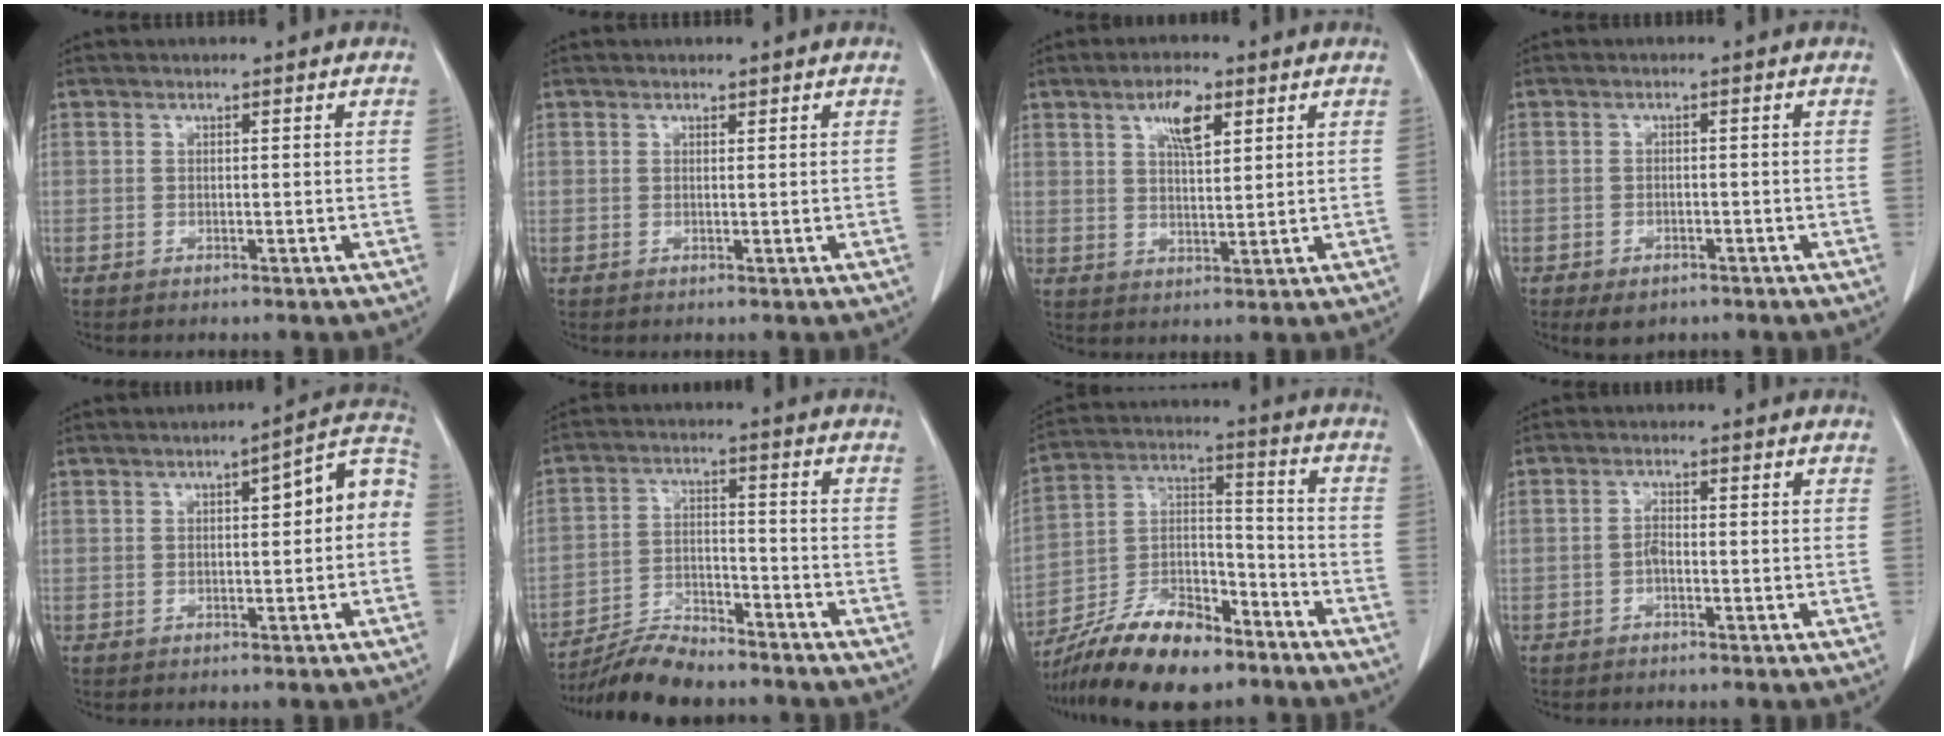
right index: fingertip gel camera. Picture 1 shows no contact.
{"total": 0.5, "force": [0.4, 0.3, 0.2], "torque": [-0.003, -0.001, 0.006]}
{"total": 6.3, "force": [3.0, 2.2, 5.0], "torque": [-0.093, 0.004, 0.055]}
{"total": 4.5, "force": [-3.0, 2.7, 2.1], "torque": [-0.032, -0.002, -0.040]}
{"total": 8.2, "force": [0.5, 2.5, 7.8], "torque": [-0.102, 0.041, 0.005]}
{"total": 10.6, "force": [-9.6, 2.4, 3.7], "torque": [-0.070, -0.004, -0.170]}
{"total": 18.2, "force": [-14.0, 5.7, 10.2], "torque": [-0.207, 0.006, -0.250]}
{"total": 1.8, "force": [-0.6, 0.8, 1.4], "torque": [-0.027, 0.005, -0.012]}